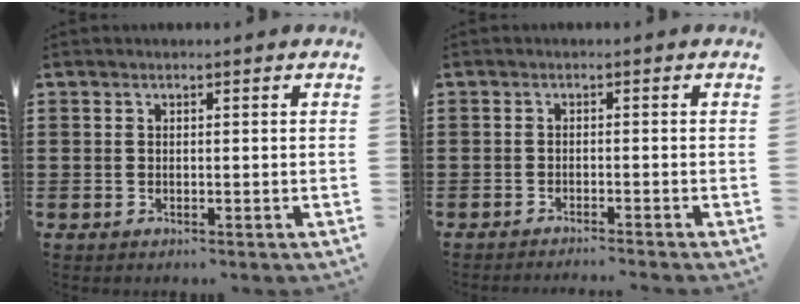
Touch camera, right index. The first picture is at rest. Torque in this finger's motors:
{"motor_torque": [1.54, 0.60, 0.28, 0.02]}